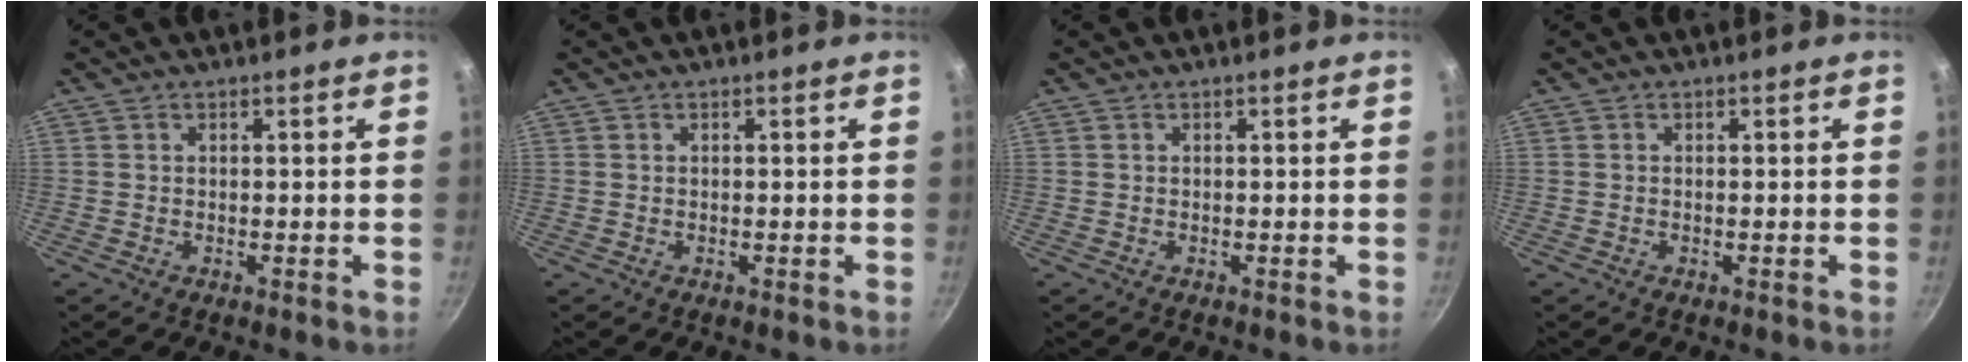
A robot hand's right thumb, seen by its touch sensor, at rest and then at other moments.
{"total": 0.0}
{"total": 0.0}
{"total": 0.0}